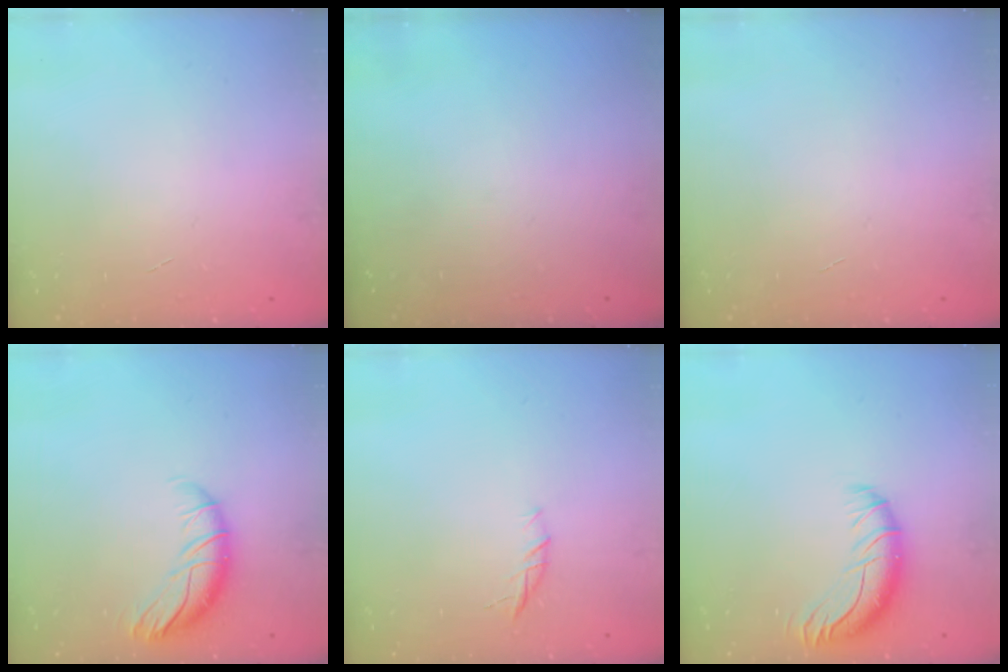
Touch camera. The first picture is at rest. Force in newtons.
{"total": 0.0}
{"total": 0.0}
{"total": 10.2, "press": 10.2, "slide": 1.0}
{"total": 7.0, "press": 6.9, "slide": 1.5}
{"total": 12.4, "press": 12.1, "slide": 2.6}